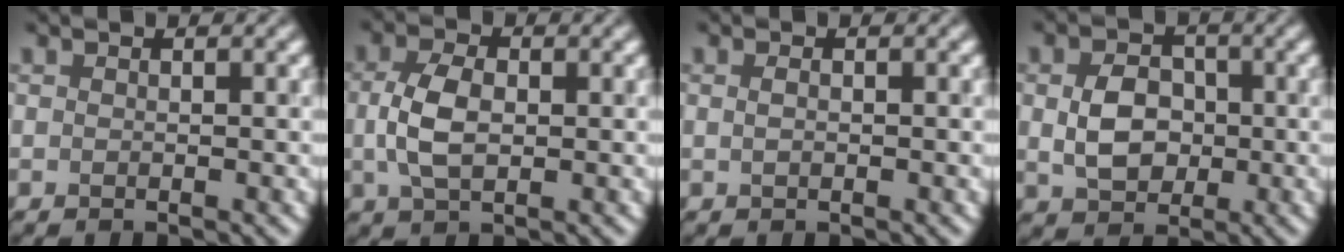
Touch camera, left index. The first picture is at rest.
{"total": 4.1, "force": [0.0, 2.4, 3.3], "torque": [-0.076, 0.002, 0.000]}
{"total": 0.6, "force": [0.1, 0.3, 0.5], "torque": [-0.012, 0.001, 0.002]}
{"total": 4.4, "force": [-0.1, 3.3, 2.9], "torque": [-0.059, -0.003, -0.003]}